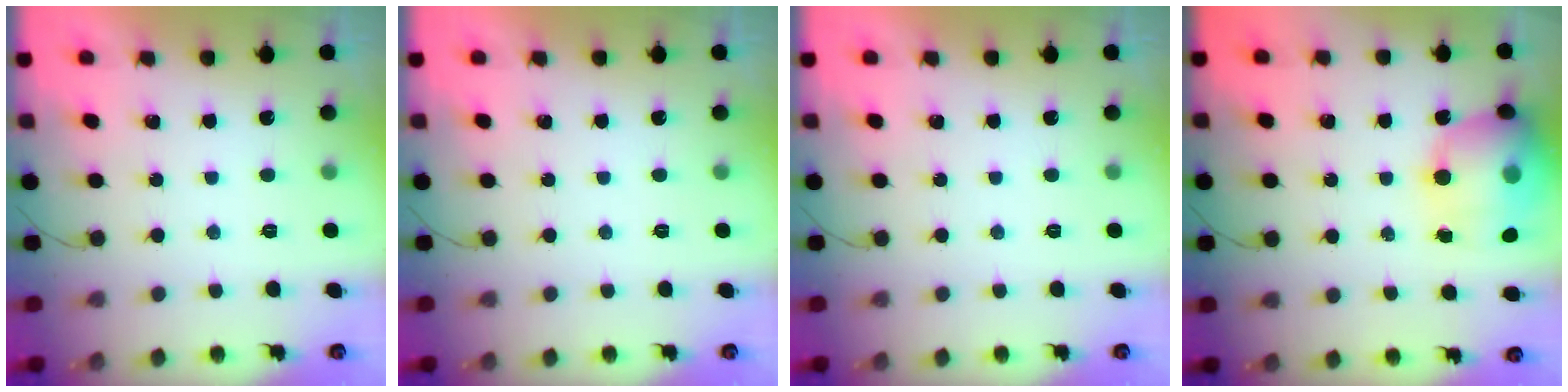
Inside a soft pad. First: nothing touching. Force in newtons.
{"total": 0.0}
{"total": 0.0}
{"total": 19.7, "press": 19.4, "slide": 3.8}